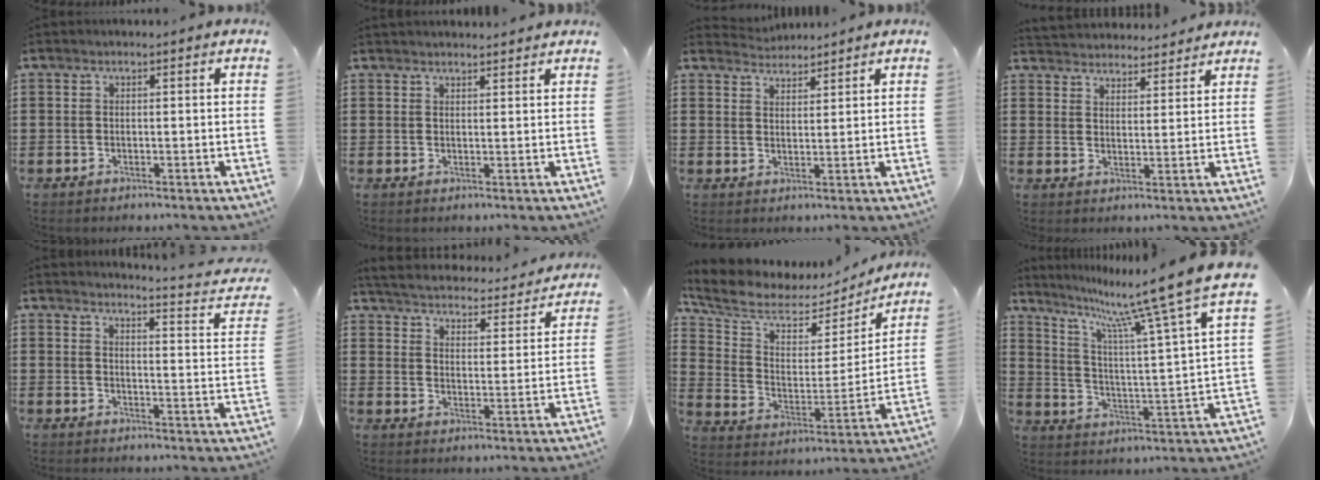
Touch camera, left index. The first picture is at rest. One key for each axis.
{"total": 1.5, "fx": 1.5, "fy": 0.1, "fz": 0.0, "tx": -0.004, "ty": 0.002, "tz": 0.029}
{"total": 2.9, "fx": 2.8, "fy": 0.3, "fz": -0.3, "tx": -0.002, "ty": -0.008, "tz": 0.054}
{"total": 3.6, "fx": 3.5, "fy": 0.4, "fz": -0.4, "tx": -0.006, "ty": -0.015, "tz": 0.064}
{"total": 3.0, "fx": 2.8, "fy": -0.4, "fz": 1.0, "tx": -0.030, "ty": -0.031, "tz": 0.040}
{"total": 4.0, "fx": 4.0, "fy": -0.1, "fz": 0.2, "tx": -0.030, "ty": -0.036, "tz": 0.062}
{"total": 6.6, "fx": 5.3, "fy": 3.1, "fz": 2.5, "tx": -0.084, "ty": -0.036, "tz": 0.089}
{"total": 11.2, "fx": 9.2, "fy": -0.7, "fz": 6.3, "tx": -0.136, "ty": -0.073, "tz": 0.139}